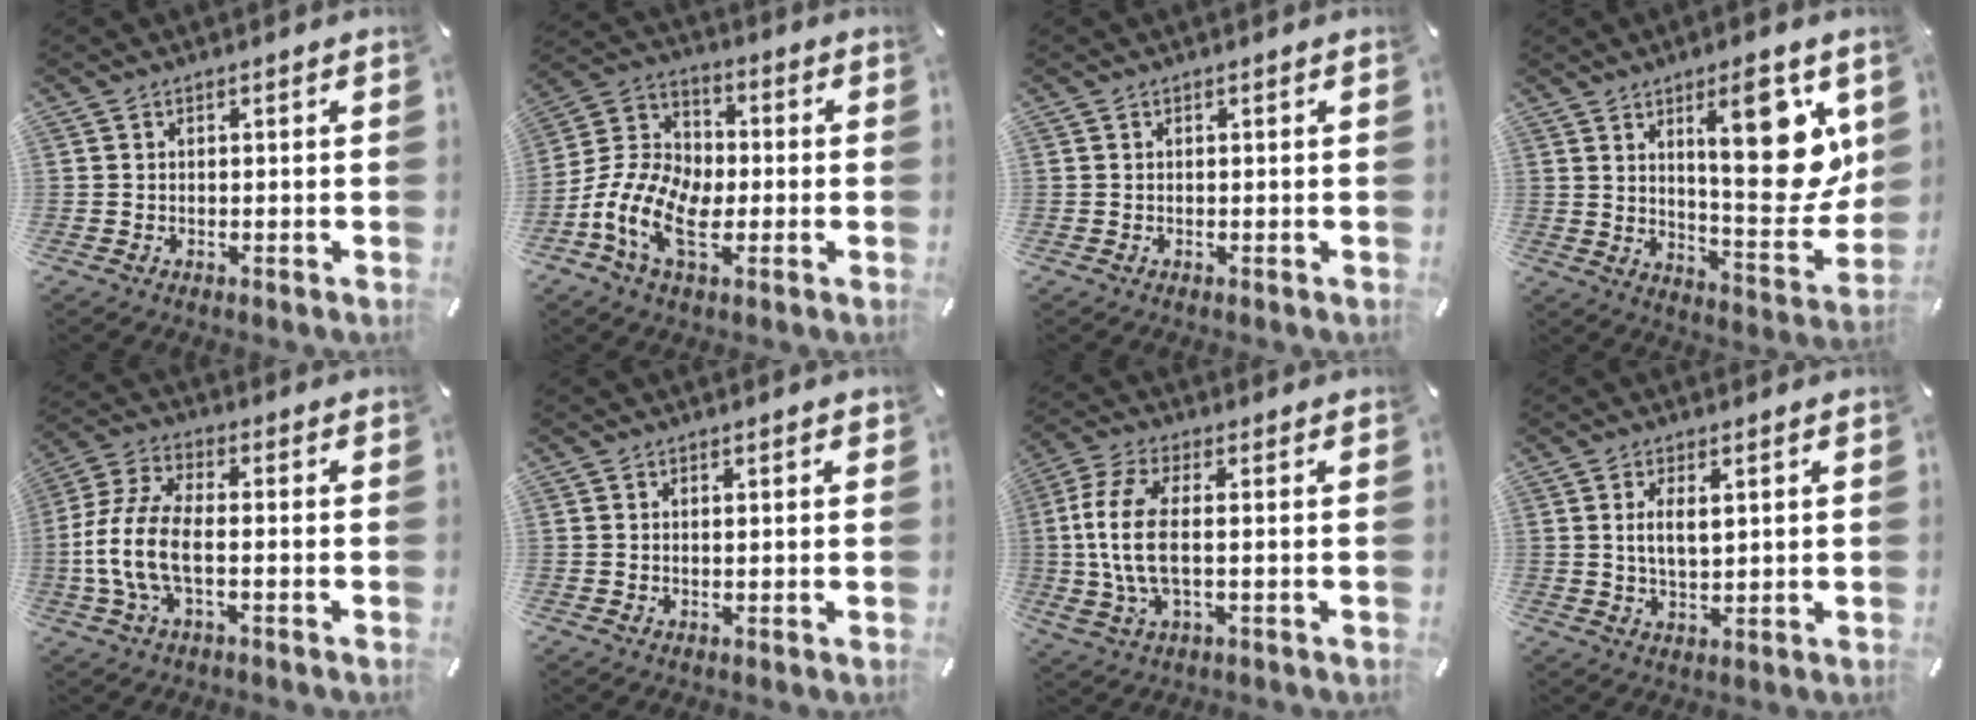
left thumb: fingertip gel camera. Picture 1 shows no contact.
{"total": 12.7, "force": [-4.9, 8.3, 8.2], "torque": [-0.189, 0.013, -0.091]}
{"total": 0.0}
{"total": 20.4, "force": [8.1, 7.3, 17.2], "torque": [-0.223, -0.045, 0.119]}
{"total": 10.8, "force": [-2.4, 5.3, 9.1], "torque": [-0.208, -0.009, -0.045]}
{"total": 0.6, "force": [0.4, 0.3, 0.3], "torque": [0.001, -0.001, 0.006]}
{"total": 11.1, "force": [0.4, 4.5, 10.2], "torque": [-0.225, -0.014, 0.004]}
{"total": 5.1, "force": [1.3, 2.2, 4.4], "torque": [-0.076, -0.001, 0.018]}